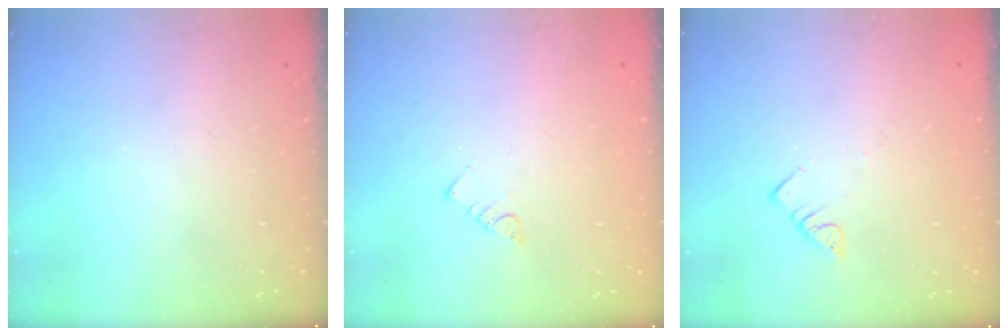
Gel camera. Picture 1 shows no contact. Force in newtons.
{"total": 3.0, "press": 3.0, "slide": 0.2}
{"total": 3.0, "press": 3.0, "slide": 0.1}